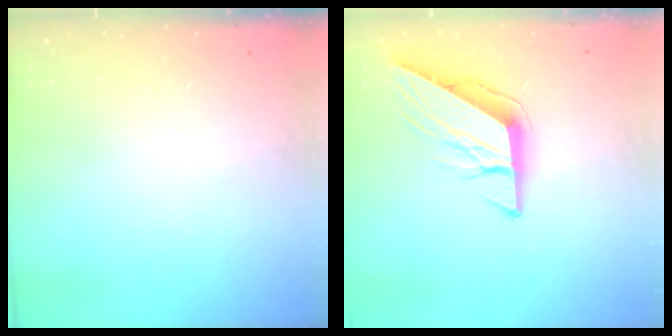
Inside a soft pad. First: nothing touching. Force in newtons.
{"total": 9.9, "press": 9.9, "slide": 0.9}